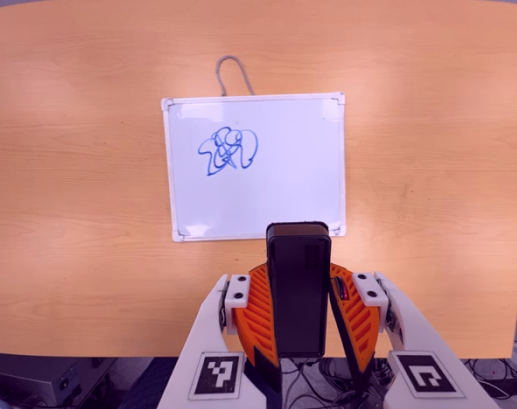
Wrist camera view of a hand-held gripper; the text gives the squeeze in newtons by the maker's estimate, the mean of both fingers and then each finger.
{"total": 8.0, "left": 7.6, "right": 8.3}